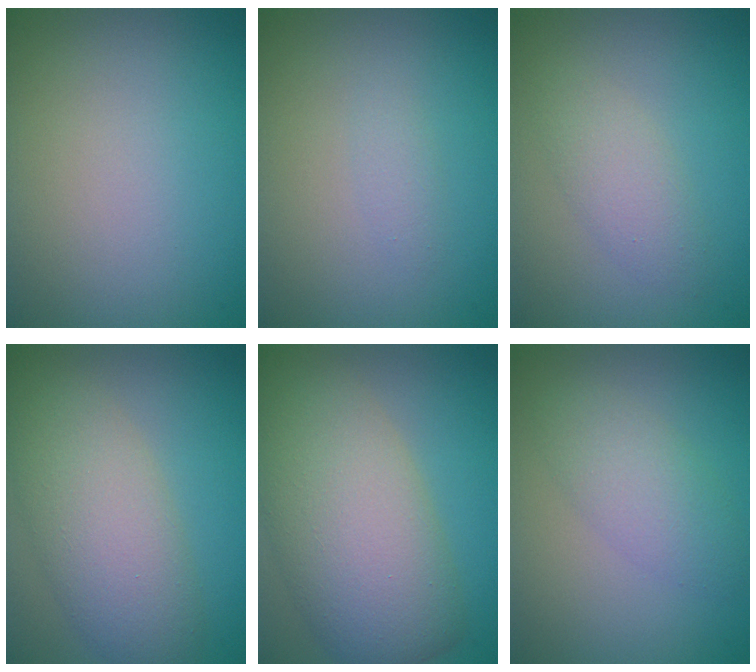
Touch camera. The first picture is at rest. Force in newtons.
{"total": 0.8, "press": 0.8, "slide": 0.1}
{"total": 2.2, "press": 2.2, "slide": 0.0}
{"total": 6.0, "press": 6.0, "slide": 0.2}
{"total": 9.6, "press": 9.6, "slide": 0.5}
{"total": 3.0, "press": 3.0, "slide": 0.0}